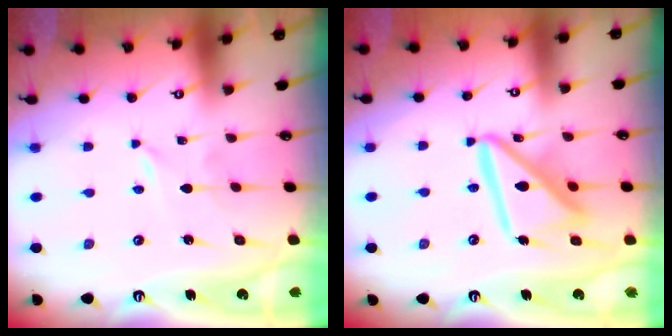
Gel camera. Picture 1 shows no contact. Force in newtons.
{"total": 15.2, "press": 15.1, "slide": 1.4}